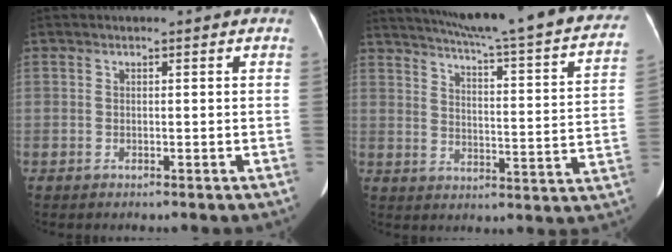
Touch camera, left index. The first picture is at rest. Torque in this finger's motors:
{"motor_torque": [0.00, -2.14, 0.03, 0.02]}